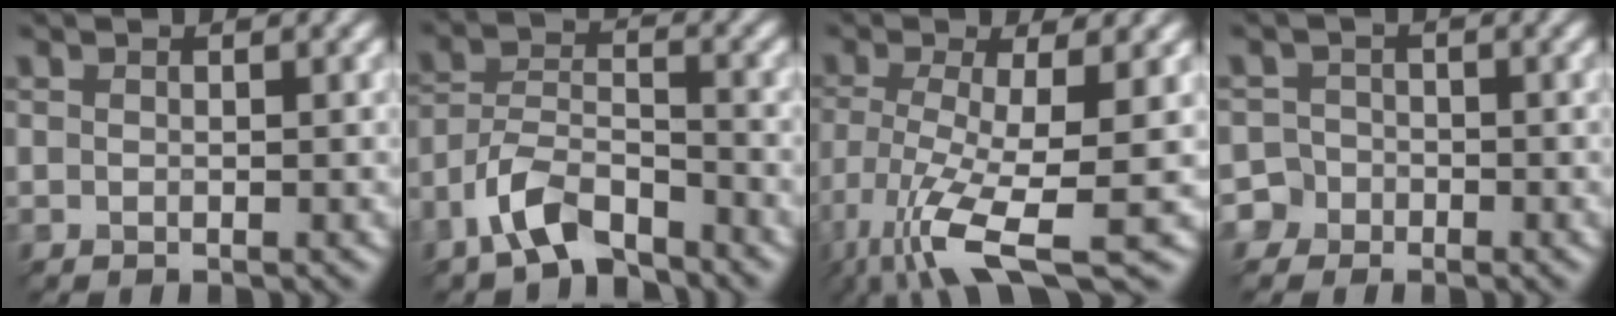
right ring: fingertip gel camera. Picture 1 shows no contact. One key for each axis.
{"total": 4.9, "fx": -4.4, "fy": 1.3, "fz": 1.7, "tx": -0.046, "ty": 0.009, "tz": -0.073}
{"total": 8.7, "fx": -4.8, "fy": 1.6, "fz": 7.0, "tx": -0.161, "ty": -0.012, "tz": -0.070}
{"total": 2.9, "fx": -2.4, "fy": 1.2, "fz": -1.1, "tx": 0.019, "ty": 0.002, "tz": -0.030}